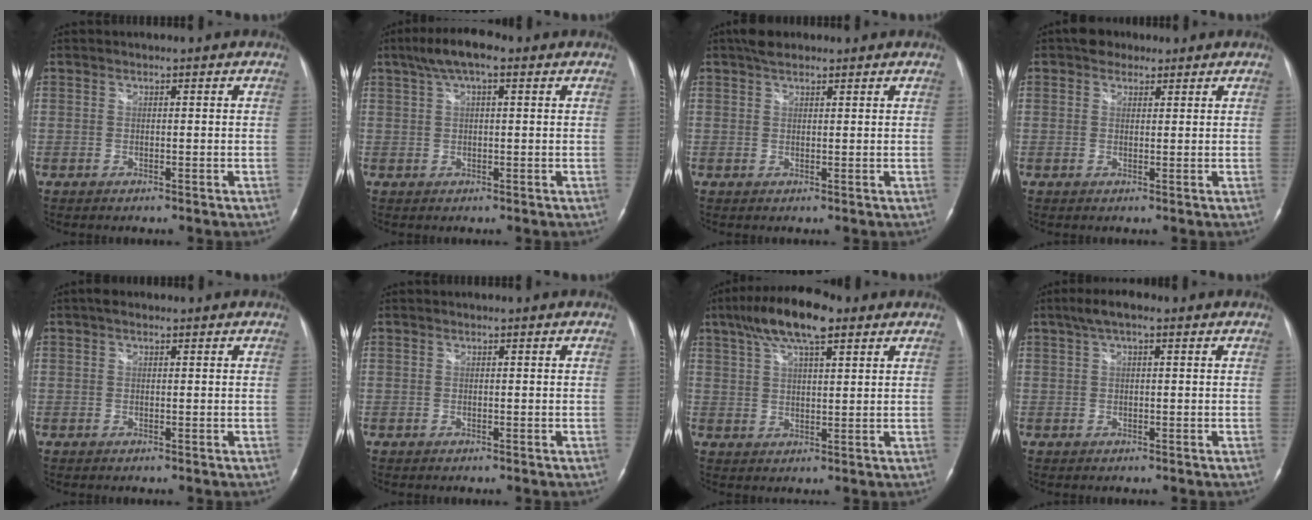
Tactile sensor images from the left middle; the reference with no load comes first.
{"total": 6.5, "force": [3.7, 1.8, 5.0], "torque": [-0.099, 0.028, 0.060]}
{"total": 3.0, "force": [2.2, 1.4, 1.4], "torque": [-0.027, 0.016, 0.036]}
{"total": 3.1, "force": [2.1, 2.1, 0.9], "torque": [-0.016, 0.016, 0.031]}
{"total": 1.0, "force": [0.6, 0.6, 0.6], "torque": [-0.012, 0.012, 0.006]}
{"total": 0.0}
{"total": 10.9, "force": [6.7, 2.8, 8.1], "torque": [-0.151, 0.025, 0.115]}
{"total": 4.2, "force": [2.4, 1.2, 3.2], "torque": [-0.063, 0.028, 0.036]}